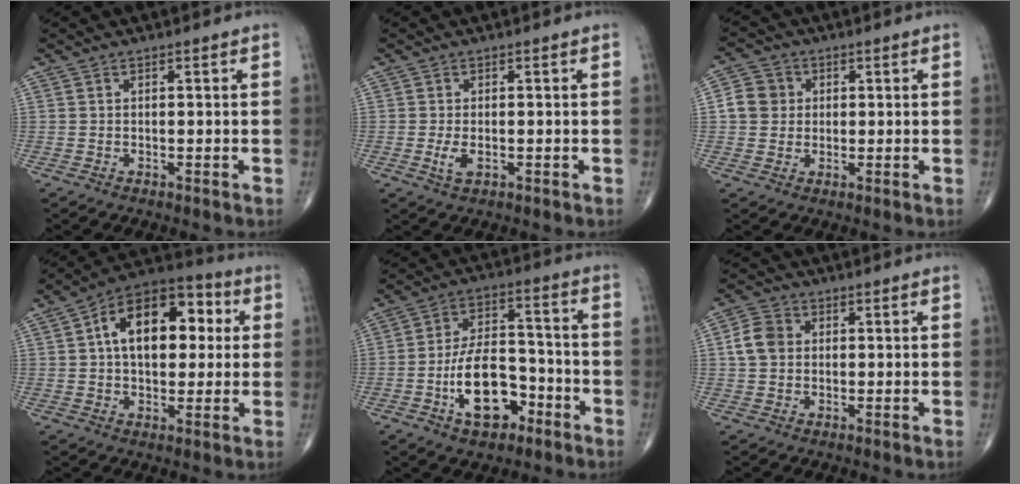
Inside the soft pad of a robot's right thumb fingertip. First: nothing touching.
{"total": 2.6, "force": [-0.6, 1.3, 2.1], "torque": [-0.047, -0.004, -0.010]}
{"total": 5.5, "force": [0.6, 5.1, 1.9], "torque": [-0.015, 0.007, 0.005]}
{"total": 17.8, "force": [3.4, 10.4, 14.0], "torque": [-0.182, 0.025, 0.044]}
{"total": 13.2, "force": [-5.5, 7.2, 9.6], "torque": [-0.145, 0.042, -0.092]}
{"total": 5.4, "force": [0.6, 4.4, 3.1], "torque": [-0.053, 0.009, 0.006]}